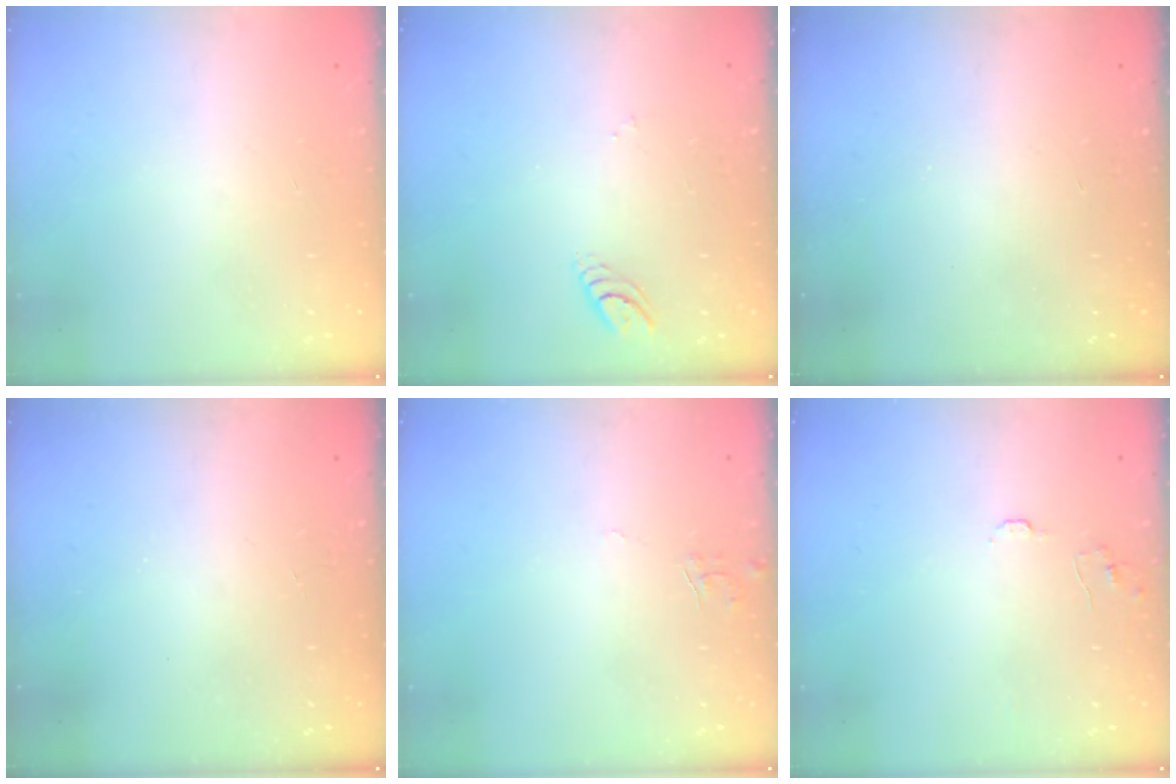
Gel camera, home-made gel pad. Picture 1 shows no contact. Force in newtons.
{"total": 4.0, "press": 4.0, "slide": 0.2}
{"total": 0.0}
{"total": 0.0}
{"total": 5.2, "press": 5.2, "slide": 0.5}
{"total": 6.3, "press": 6.3, "slide": 0.5}